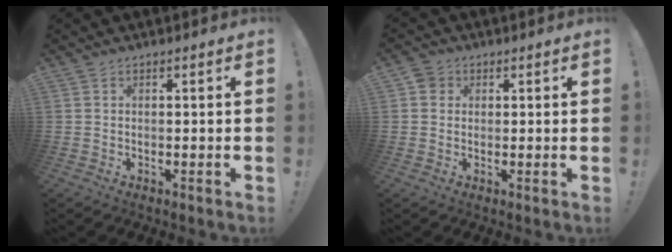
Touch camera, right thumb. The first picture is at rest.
{"total": 2.9, "force": [0.9, 2.6, 0.9], "torque": [-0.006, 0.000, 0.014]}